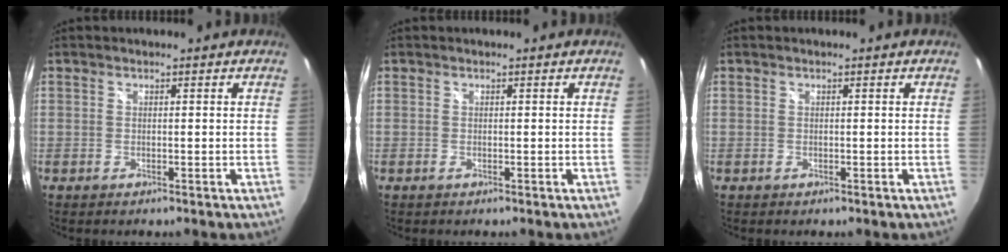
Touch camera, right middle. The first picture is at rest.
{"total": 0.0}
{"total": 0.0}